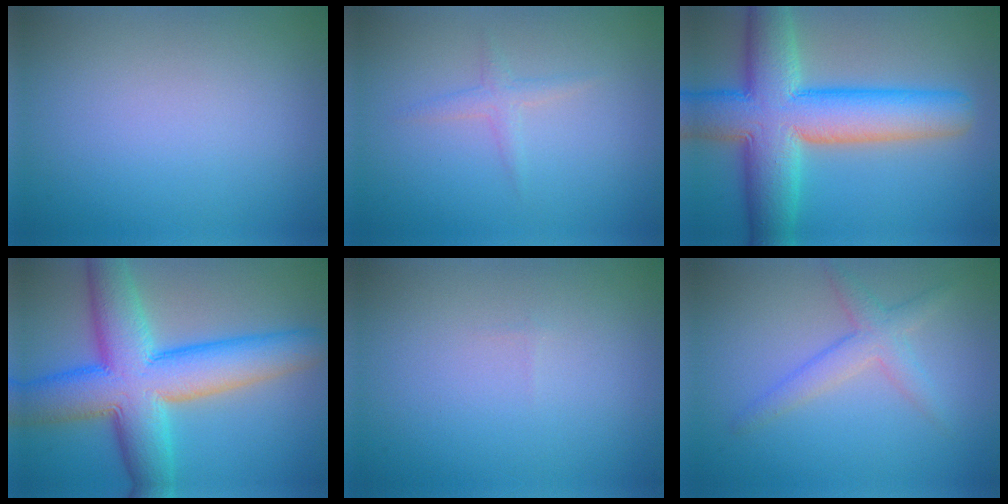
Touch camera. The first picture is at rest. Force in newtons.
{"total": 1.2, "press": 1.2, "slide": 0.0}
{"total": 11.7, "press": 11.7, "slide": 0.6}
{"total": 11.4, "press": 11.4, "slide": 0.1}
{"total": 0.0}
{"total": 2.2, "press": 2.2, "slide": 0.2}